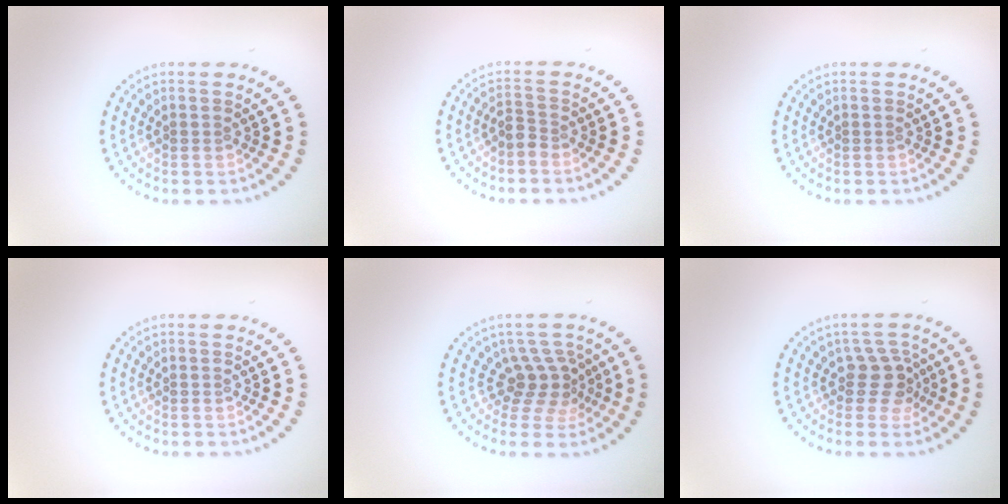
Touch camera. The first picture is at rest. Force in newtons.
{"total": 1.2, "press": 0.9, "slide": 0.8}
{"total": 0.0}
{"total": 0.0}
{"total": 2.9, "press": 2.0, "slide": 2.2}
{"total": 2.6, "press": 2.0, "slide": 1.5}